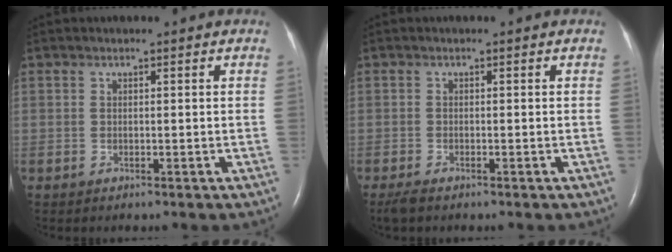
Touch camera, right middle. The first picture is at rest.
{"total": 1.7, "force": [-1.3, 0.5, 0.9], "torque": [-0.026, -0.005, -0.022]}